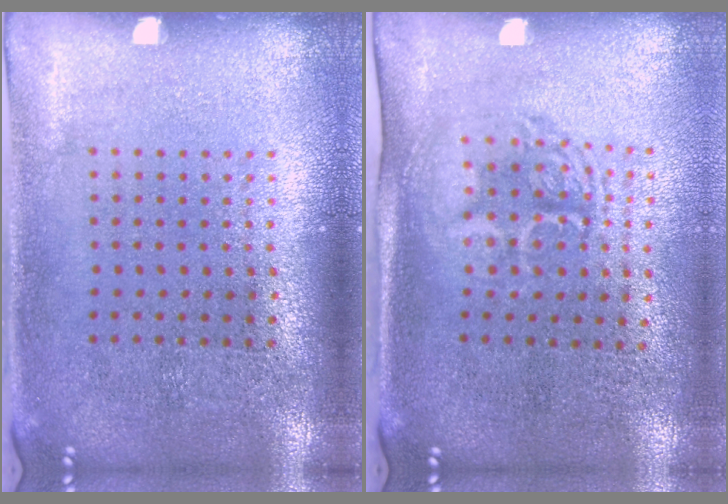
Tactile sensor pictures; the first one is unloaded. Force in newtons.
{"total": 1.7, "press": 1.4, "slide": 1.0}